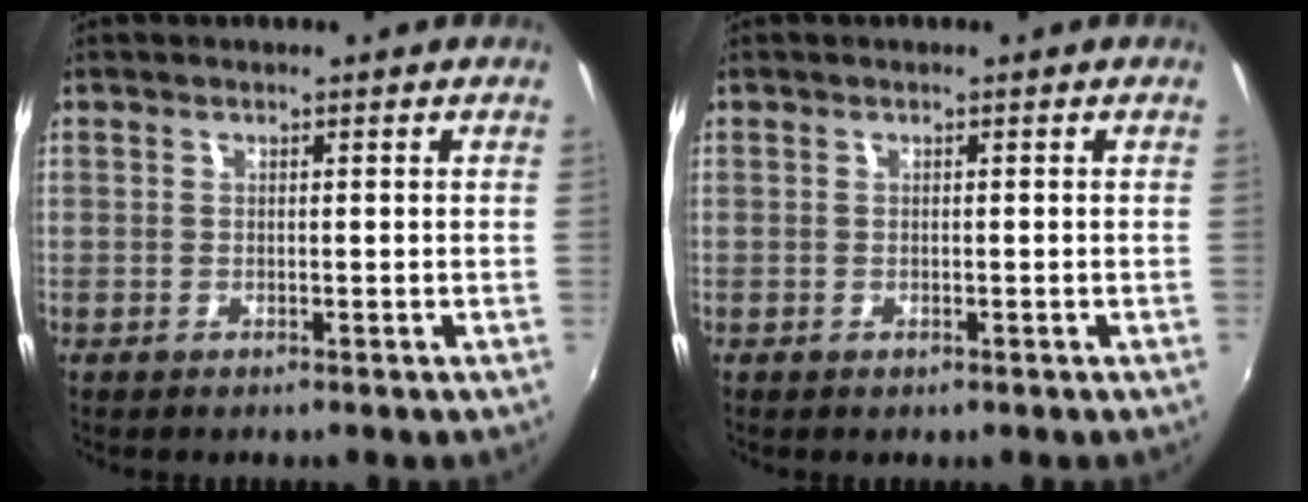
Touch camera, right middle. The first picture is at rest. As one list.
[{"total": 0.0}]